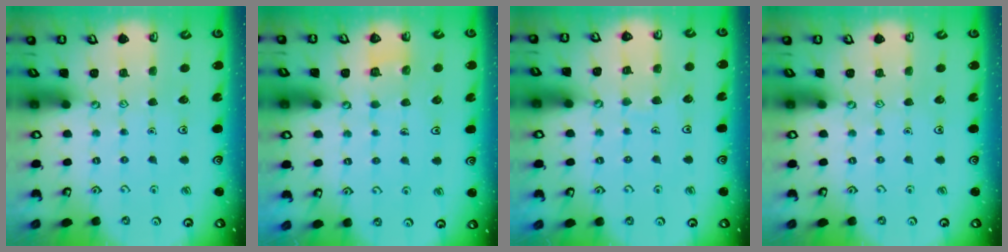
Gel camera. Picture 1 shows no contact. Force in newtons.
{"total": 2.6, "press": 2.6, "slide": 0.1}
{"total": 5.6, "press": 5.5, "slide": 0.5}
{"total": 0.0}